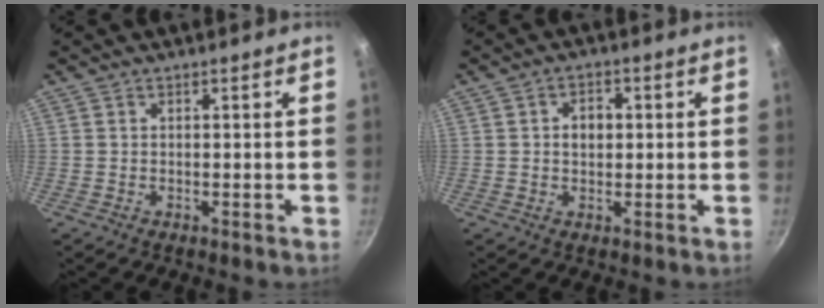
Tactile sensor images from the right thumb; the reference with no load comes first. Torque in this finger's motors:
{"motor_torque": [-0.10, 0.02, 0.30, -0.31, 0.06]}